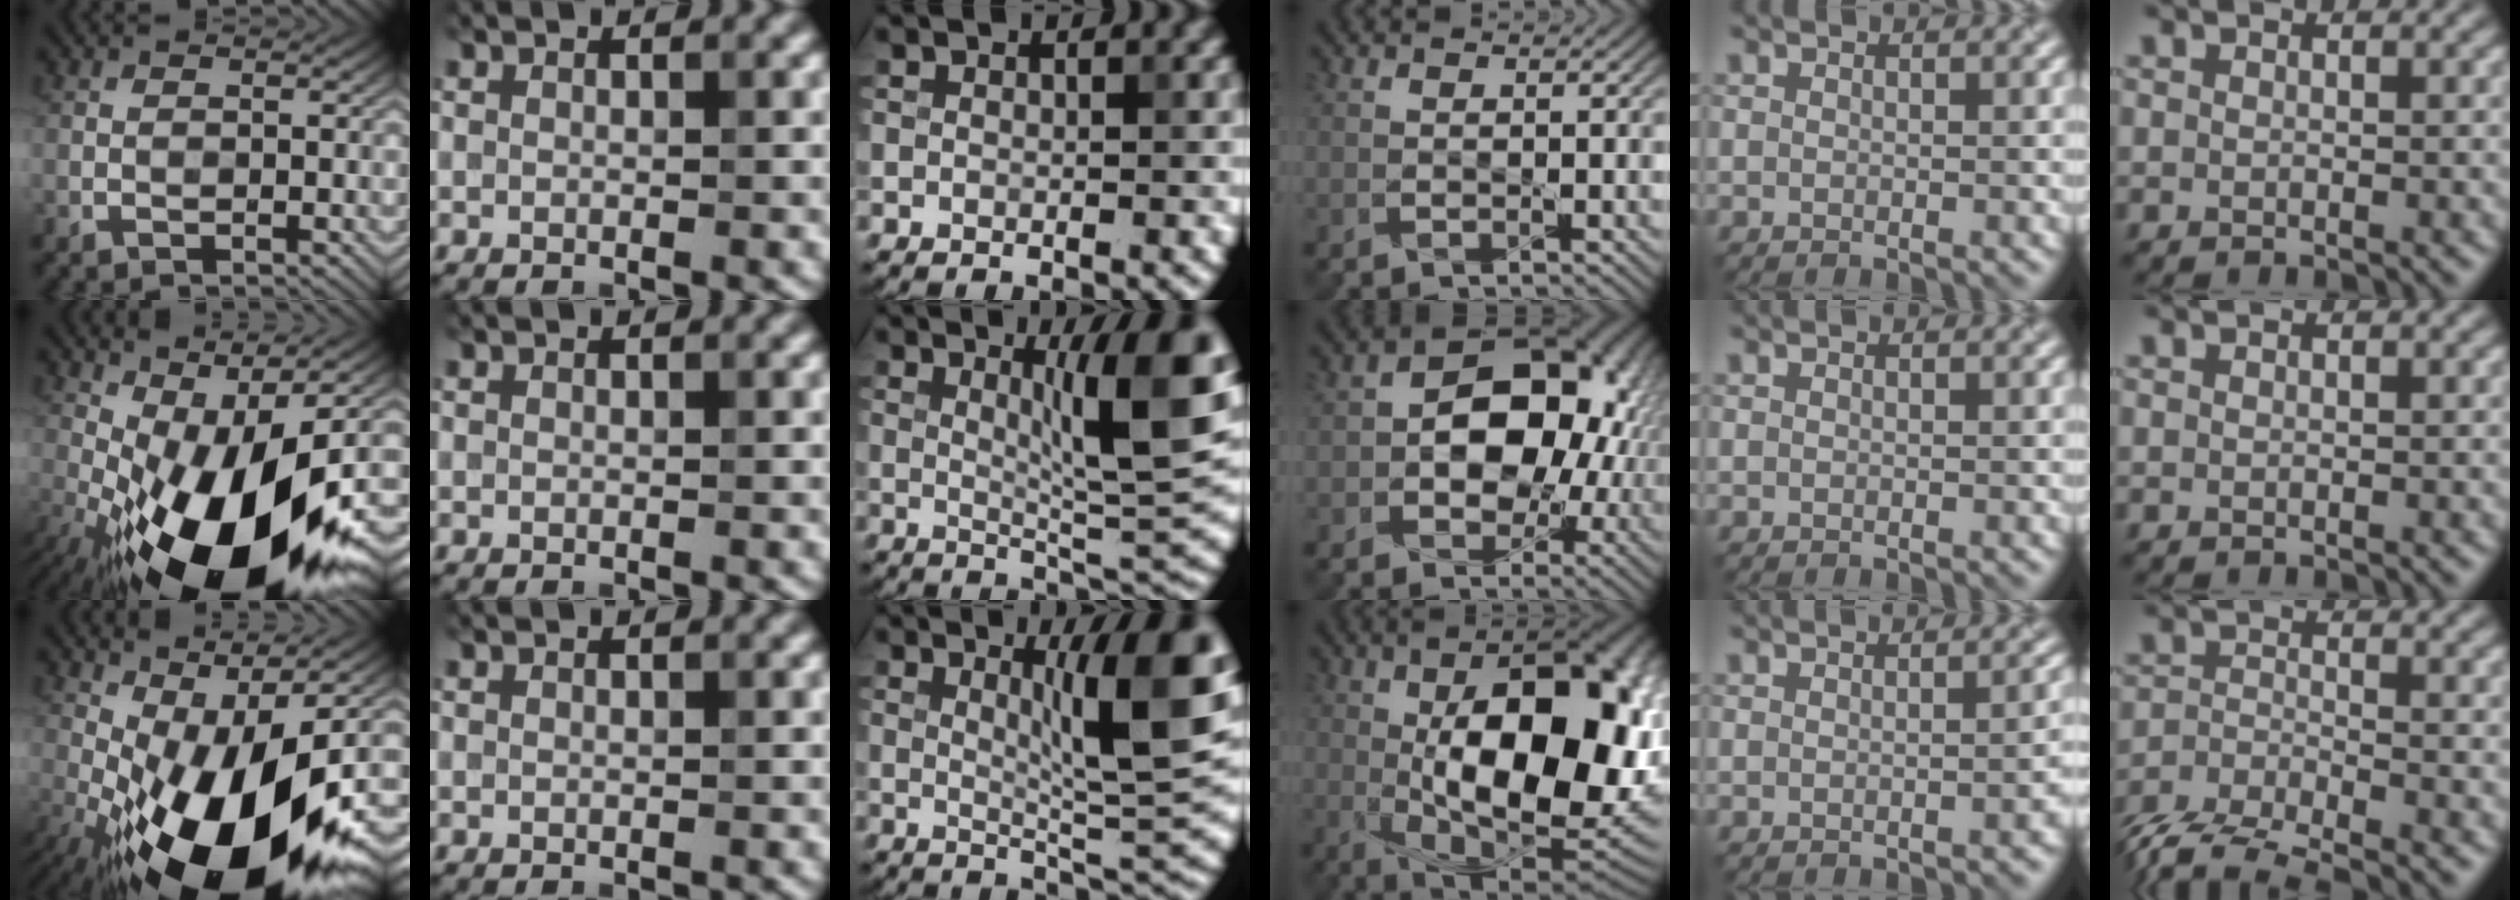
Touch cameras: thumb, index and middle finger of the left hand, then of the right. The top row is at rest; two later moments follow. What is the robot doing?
{"motion": "assemble", "object": "connector and pipe"}